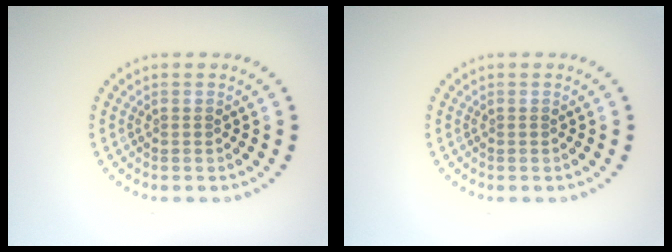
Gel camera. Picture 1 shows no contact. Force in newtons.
{"total": 0.0}